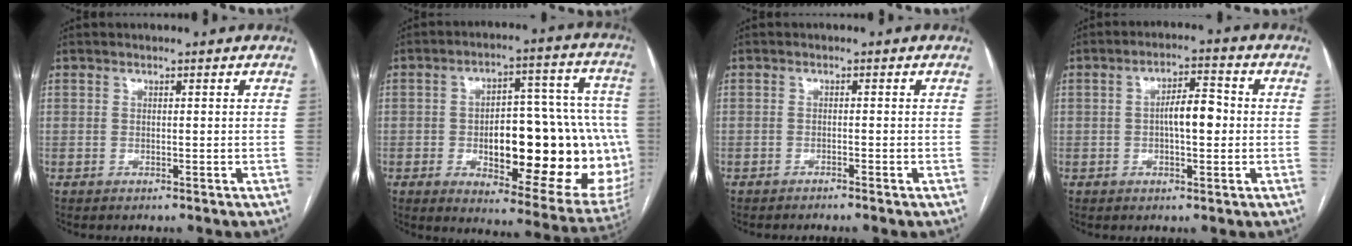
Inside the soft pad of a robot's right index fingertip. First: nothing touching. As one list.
[{"total": 27.2, "force": [-3.9, 9.3, 25.3], "torque": [-0.255, 0.033, -0.023]}, {"total": 1.8, "force": [-1.5, -0.4, 0.9], "torque": [-0.013, 0.004, -0.022]}, {"total": 5.7, "force": [-0.2, 1.9, 5.4], "torque": [-0.093, 0.015, -0.005]}]